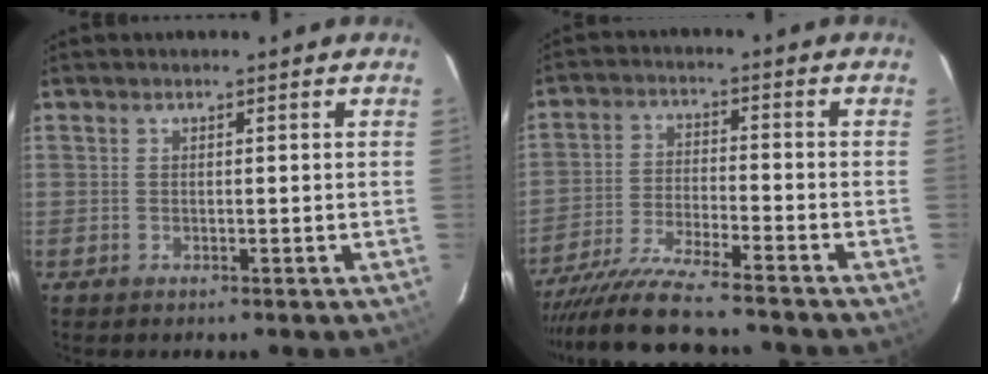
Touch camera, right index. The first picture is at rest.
{"total": 13.7, "force": [-12.5, 0.1, 5.6], "torque": [-0.118, -0.024, -0.218]}